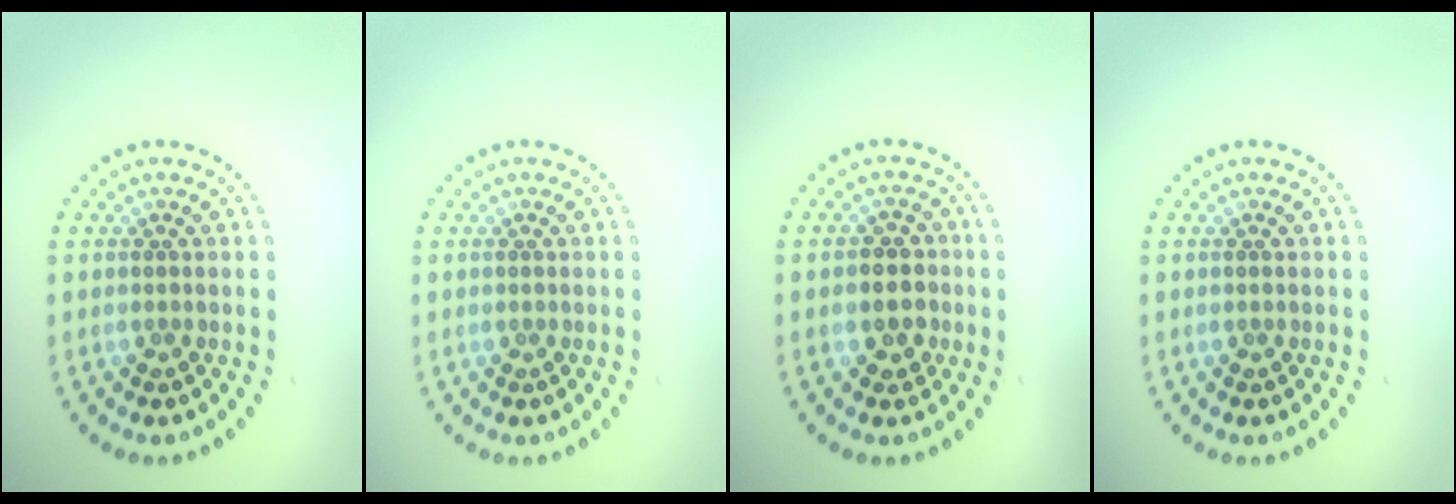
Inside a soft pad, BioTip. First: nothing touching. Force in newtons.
{"total": 0.0}
{"total": 2.8, "press": 2.6, "slide": 0.9}
{"total": 0.0}